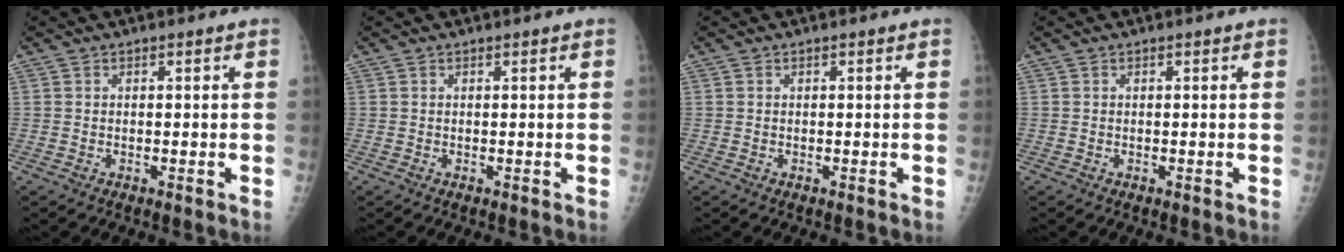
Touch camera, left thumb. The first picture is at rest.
{"total": 0.0}
{"total": 0.0}
{"total": 0.0}